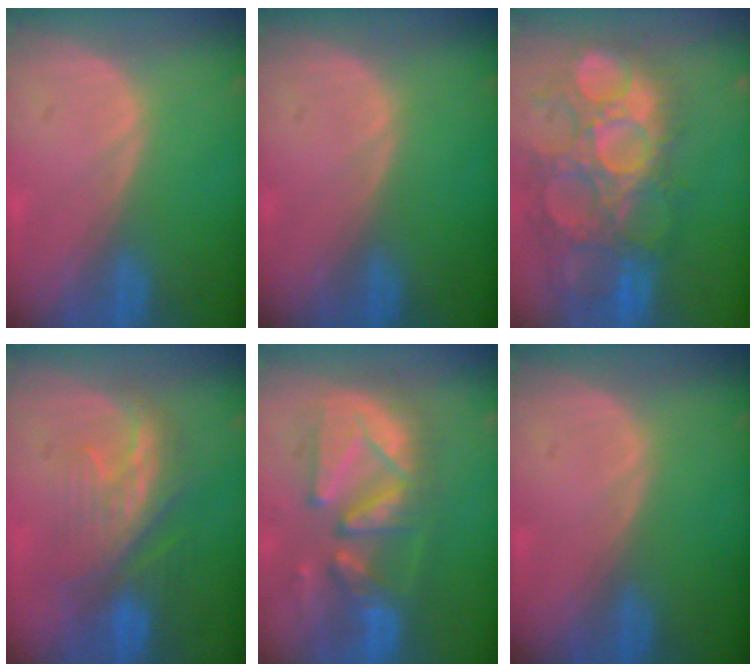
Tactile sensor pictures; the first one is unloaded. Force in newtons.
{"total": 0.0}
{"total": 14.2, "press": 12.7, "slide": 6.4}
{"total": 8.3, "press": 8.1, "slide": 1.9}
{"total": 11.2, "press": 10.7, "slide": 3.2}
{"total": 0.0}